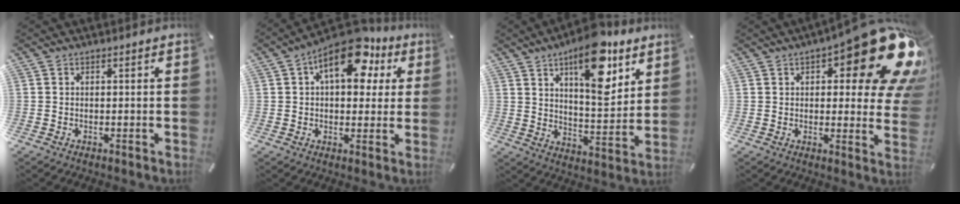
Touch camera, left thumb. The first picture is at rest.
{"total": 14.6, "force": [6.5, 8.0, 10.4], "torque": [-0.145, -0.020, 0.109]}
{"total": 16.6, "force": [9.6, 6.9, 11.7], "torque": [-0.171, -0.048, 0.157]}
{"total": 21.8, "force": [11.1, 7.4, 17.2], "torque": [-0.216, -0.078, 0.178]}